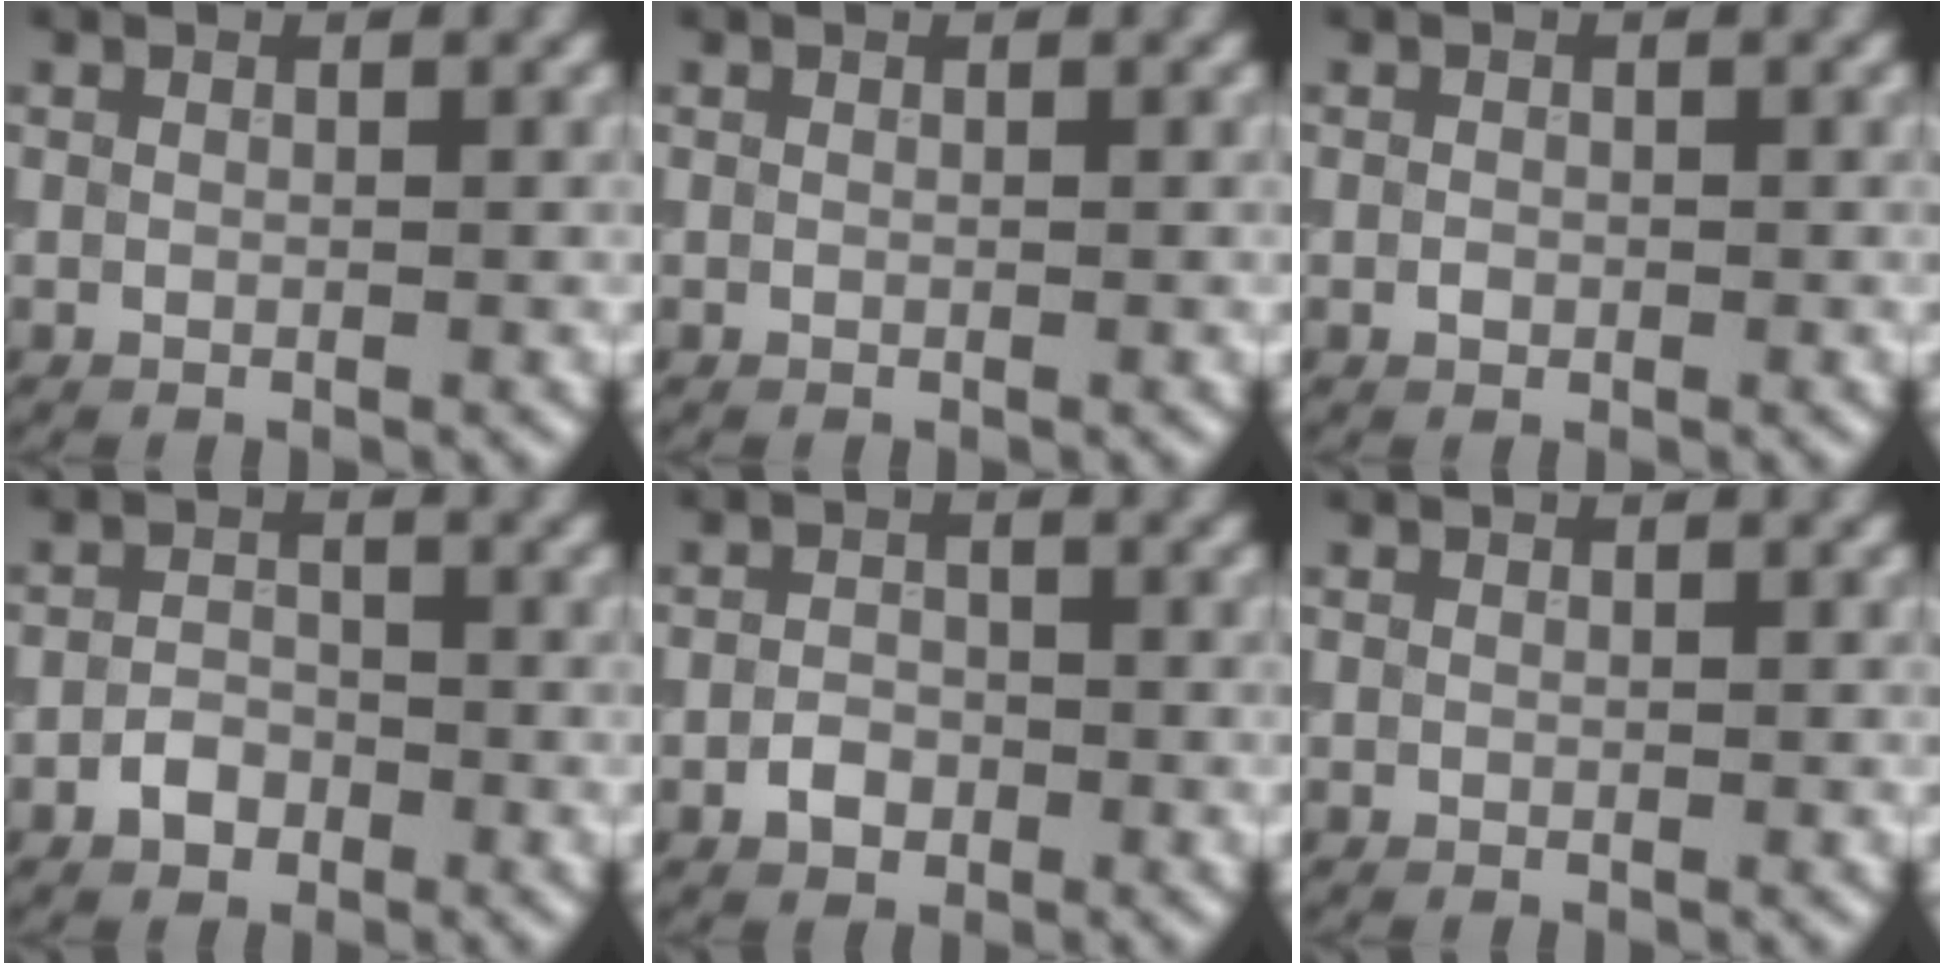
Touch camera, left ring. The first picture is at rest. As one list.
[{"total": 0.0}, {"total": 0.6, "force": [-0.2, 0.5, 0.4], "torque": [-0.004, -0.001, -0.005]}, {"total": 2.2, "force": [-1.3, 1.5, 0.9], "torque": [-0.014, 0.005, -0.028]}, {"total": 1.9, "force": [-0.9, 1.4, 1.0], "torque": [-0.013, 0.003, -0.021]}, {"total": 0.0}]